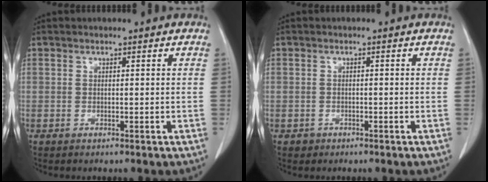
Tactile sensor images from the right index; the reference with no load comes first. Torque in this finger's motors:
{"motor_torque": [-0.13, -0.05, -0.68, -0.21]}